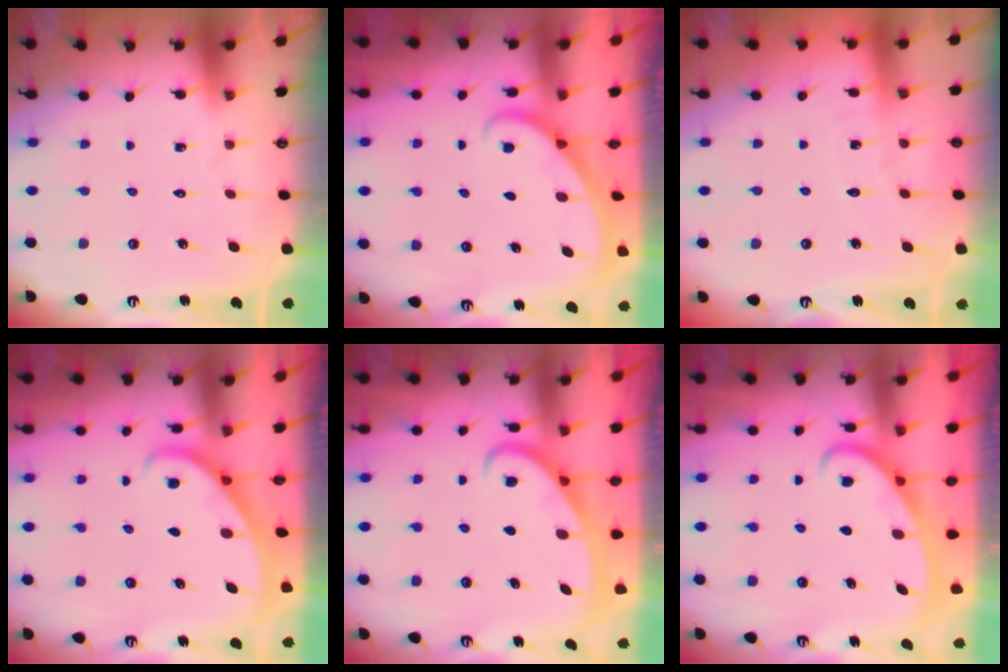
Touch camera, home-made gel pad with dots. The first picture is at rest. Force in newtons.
{"total": 2.1, "press": 2.1, "slide": 0.1}
{"total": 4.0, "press": 4.0, "slide": 0.4}
{"total": 2.3, "press": 2.3, "slide": 0.2}
{"total": 2.7, "press": 2.6, "slide": 0.3}
{"total": 2.8, "press": 2.8, "slide": 0.4}